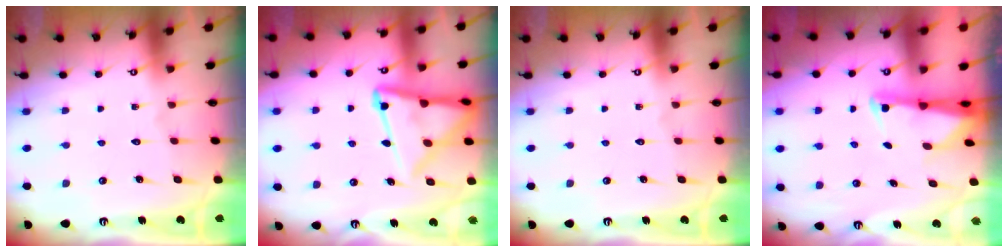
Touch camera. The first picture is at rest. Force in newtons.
{"total": 14.6, "press": 14.5, "slide": 1.4}
{"total": 0.0}
{"total": 2.6, "press": 2.6, "slide": 0.5}